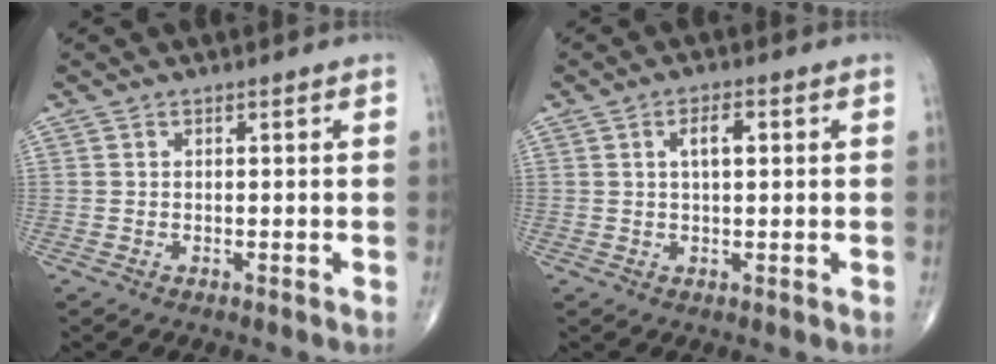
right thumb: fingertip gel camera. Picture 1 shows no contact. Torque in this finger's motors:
{"motor_torque": [0.50, 1.82, 0.40, -0.05, 0.03]}